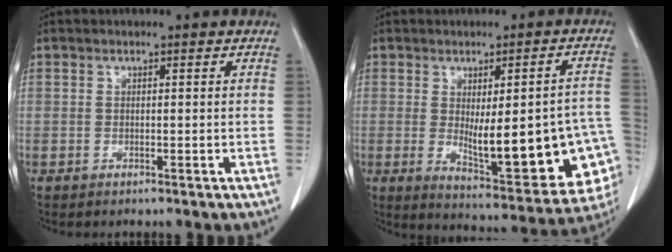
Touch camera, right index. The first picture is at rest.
{"total": 20.3, "force": [-3.4, 5.4, 19.2], "torque": [-0.180, 0.007, -0.020]}